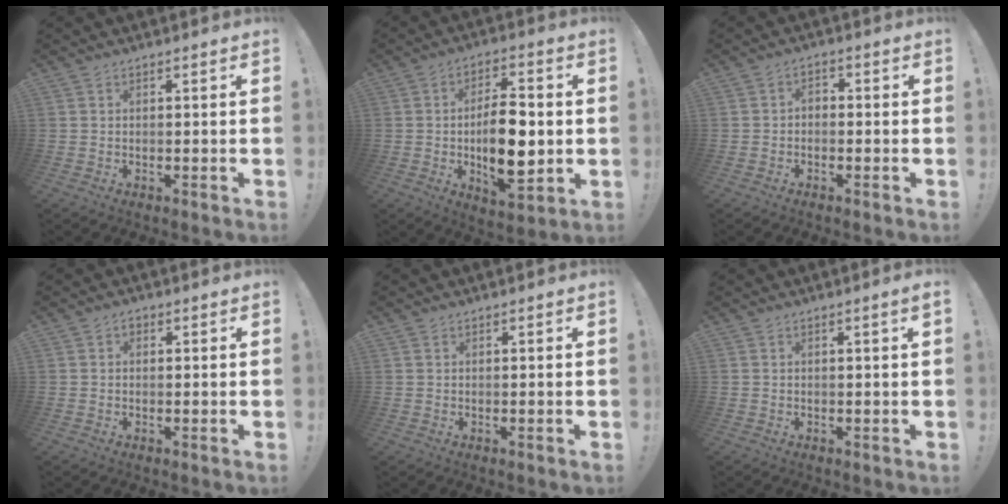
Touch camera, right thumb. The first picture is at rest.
{"total": 15.3, "force": [-1.1, 7.3, 13.3], "torque": [-0.229, 0.000, -0.023]}
{"total": 2.1, "force": [-1.5, 1.2, 0.9], "torque": [-0.019, 0.005, -0.030]}
{"total": 1.2, "force": [0.1, 1.0, 0.6], "torque": [-0.007, 0.003, 0.001]}
{"total": 0.7, "force": [0.5, 0.4, 0.2], "torque": [0.000, -0.002, 0.010]}
{"total": 1.6, "force": [0.6, -0.2, 1.4], "torque": [-0.018, -0.004, 0.008]}